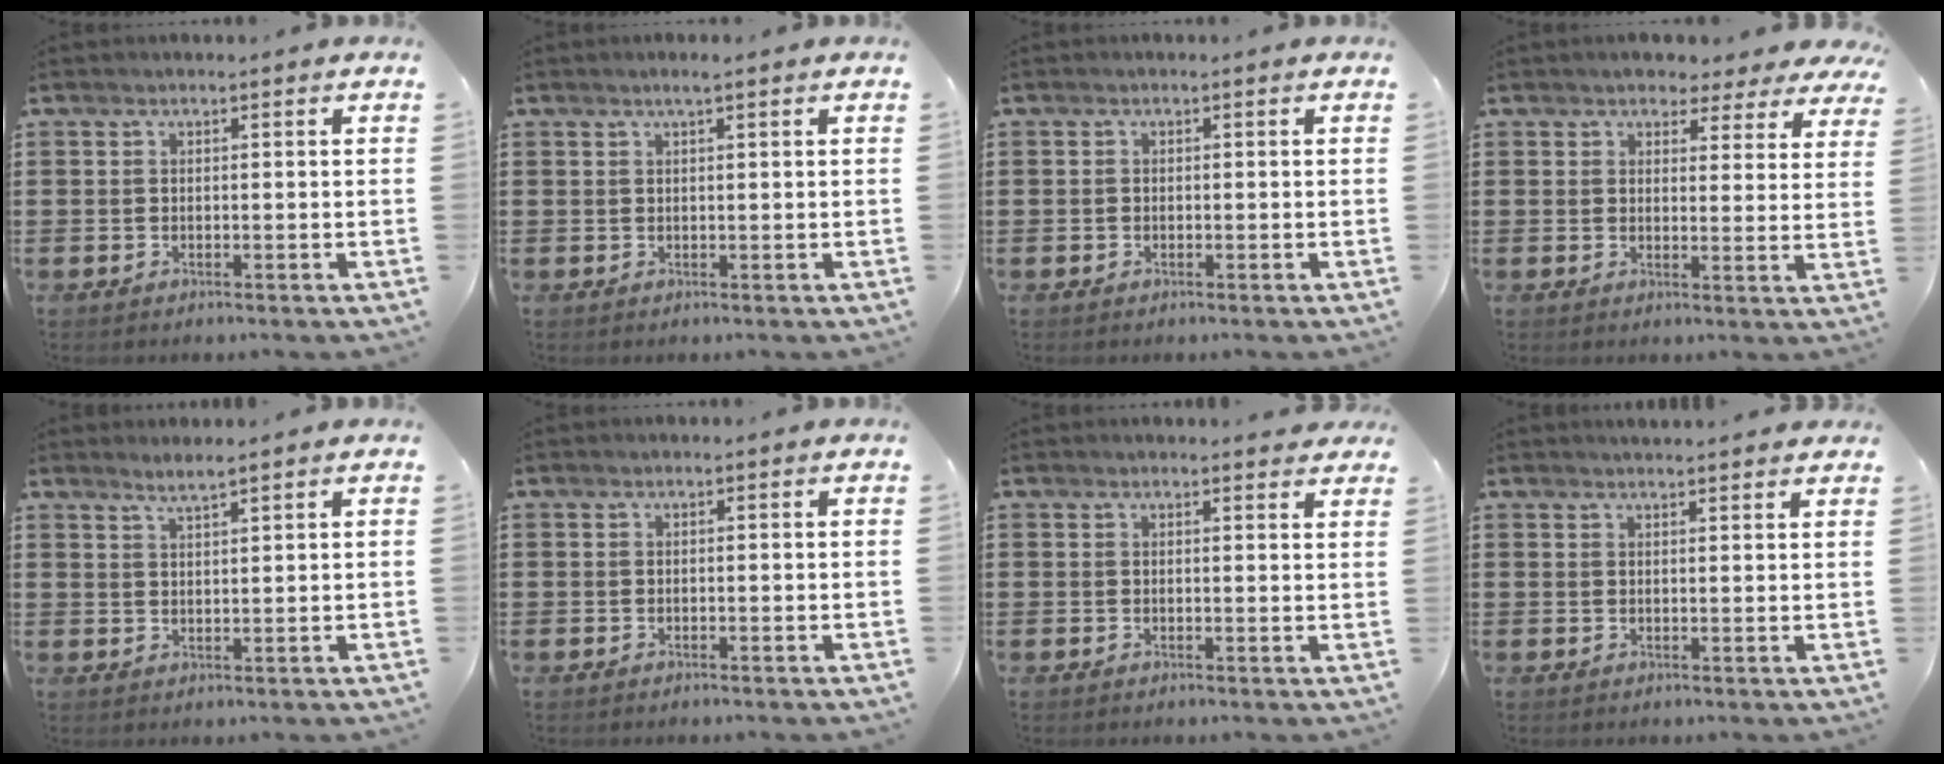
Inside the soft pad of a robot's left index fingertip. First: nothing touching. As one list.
[{"total": 1.2, "force": [0.7, 0.0, 0.9], "torque": [-0.017, 0.001, 0.013]}, {"total": 0.6, "force": [-0.2, 0.4, 0.3], "torque": [-0.008, 0.002, -0.005]}, {"total": 3.5, "force": [3.4, 0.9, 0.3], "torque": [-0.015, -0.012, 0.059]}, {"total": 2.1, "force": [1.9, -0.1, 0.8], "torque": [-0.019, 0.001, 0.036]}, {"total": 0.0}, {"total": 1.6, "force": [1.6, 0.2, 0.3], "torque": [-0.001, -0.001, 0.029]}, {"total": 1.7, "force": [1.7, -0.1, 0.1], "torque": [-0.005, 0.001, 0.033]}]